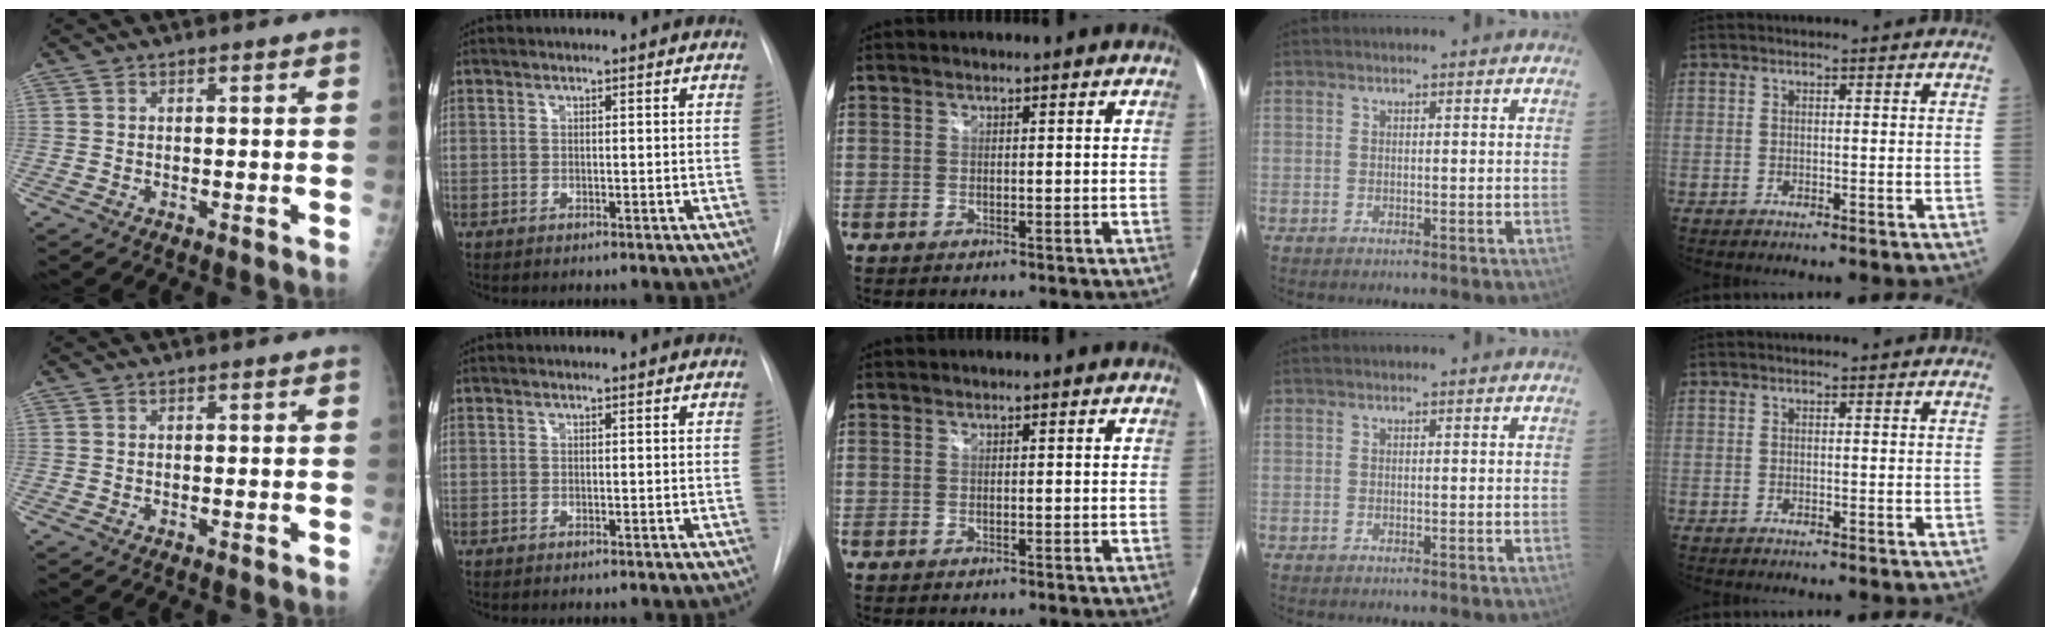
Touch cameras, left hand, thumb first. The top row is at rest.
{}